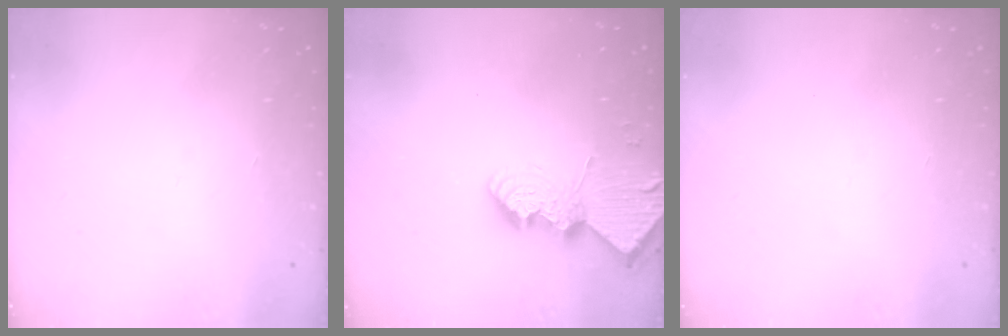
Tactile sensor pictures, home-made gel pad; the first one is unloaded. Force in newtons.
{"total": 11.6, "press": 11.6, "slide": 0.9}
{"total": 0.0}